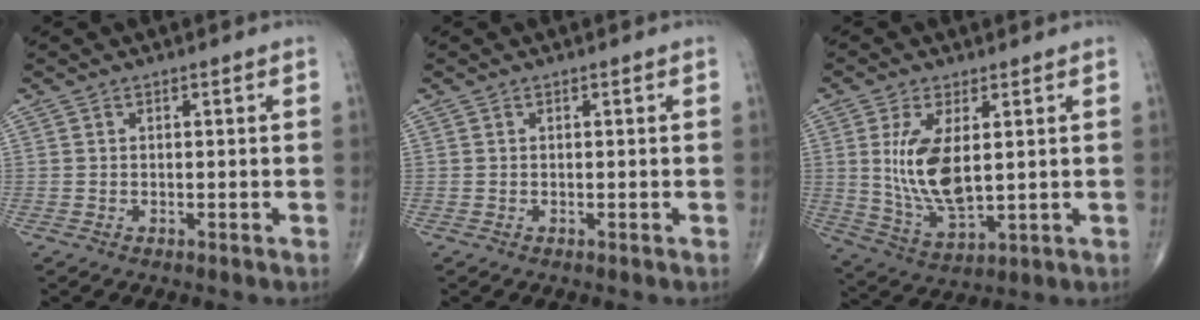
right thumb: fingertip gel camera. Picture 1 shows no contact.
{"total": 0.0}
{"total": 11.6, "force": [1.9, 5.3, 10.2], "torque": [-0.197, -0.021, 0.051]}